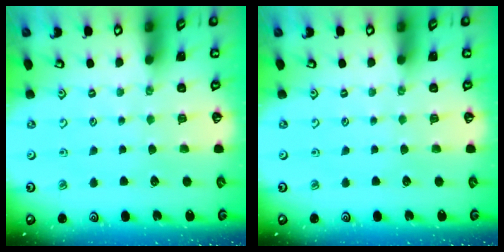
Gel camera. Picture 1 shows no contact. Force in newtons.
{"total": 0.0}